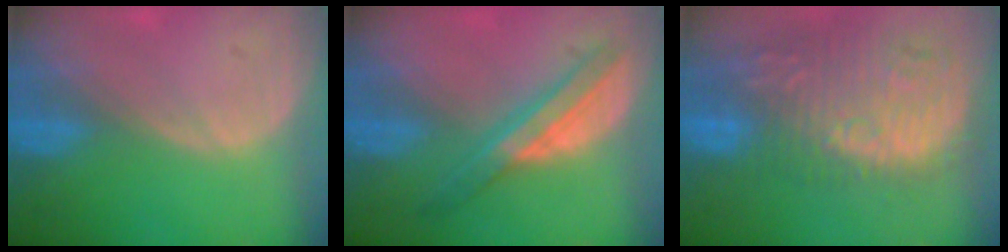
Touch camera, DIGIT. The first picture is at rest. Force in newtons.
{"total": 5.8, "press": 5.8, "slide": 0.1}
{"total": 13.5, "press": 12.1, "slide": 5.9}